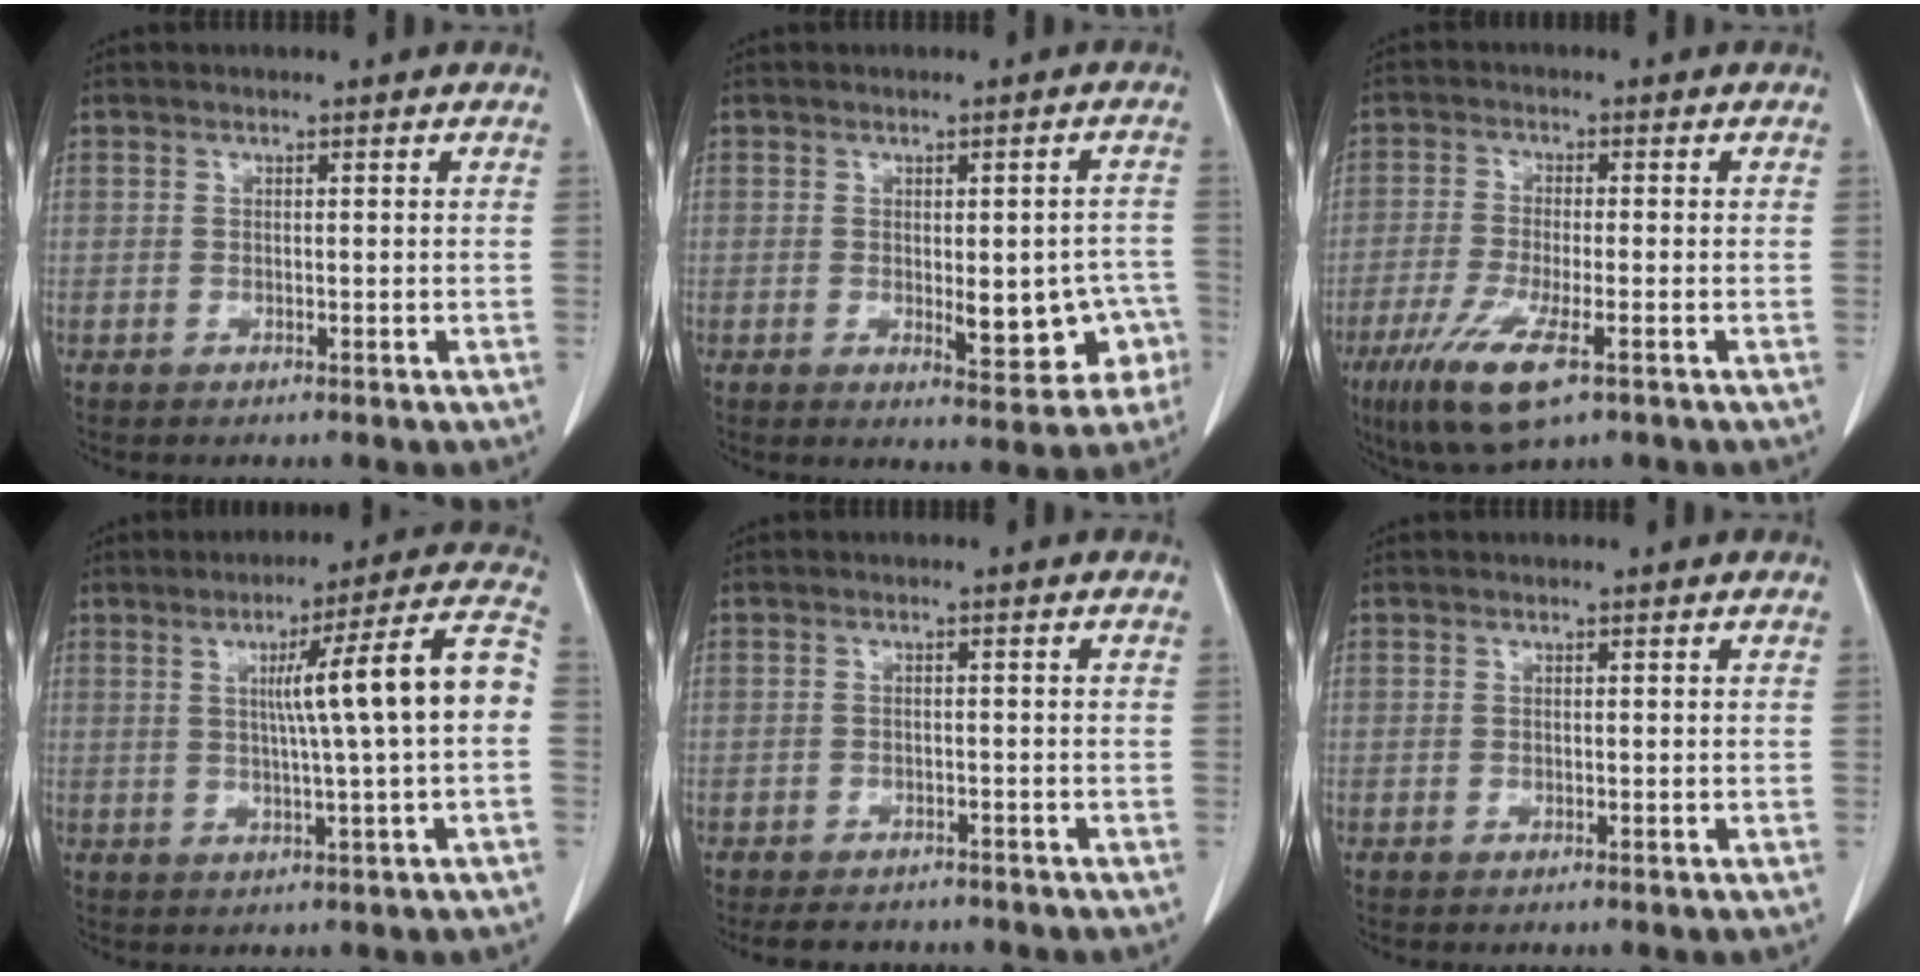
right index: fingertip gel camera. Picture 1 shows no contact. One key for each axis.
{"total": 8.7, "fx": -2.1, "fy": 3.4, "fz": 7.7, "tx": -0.080, "ty": 0.011, "tz": -0.018}
{"total": 10.0, "fx": -5.4, "fy": 1.9, "fz": 8.2, "tx": -0.160, "ty": -0.028, "tz": -0.091}
{"total": 12.8, "fx": 0.7, "fy": -1.1, "fz": 12.8, "tx": -0.179, "ty": 0.020, "tz": 0.008}
{"total": 5.2, "fx": -4.5, "fy": 2.2, "fz": 1.3, "tx": -0.019, "ty": 0.001, "tz": -0.056}
{"total": 0.0}